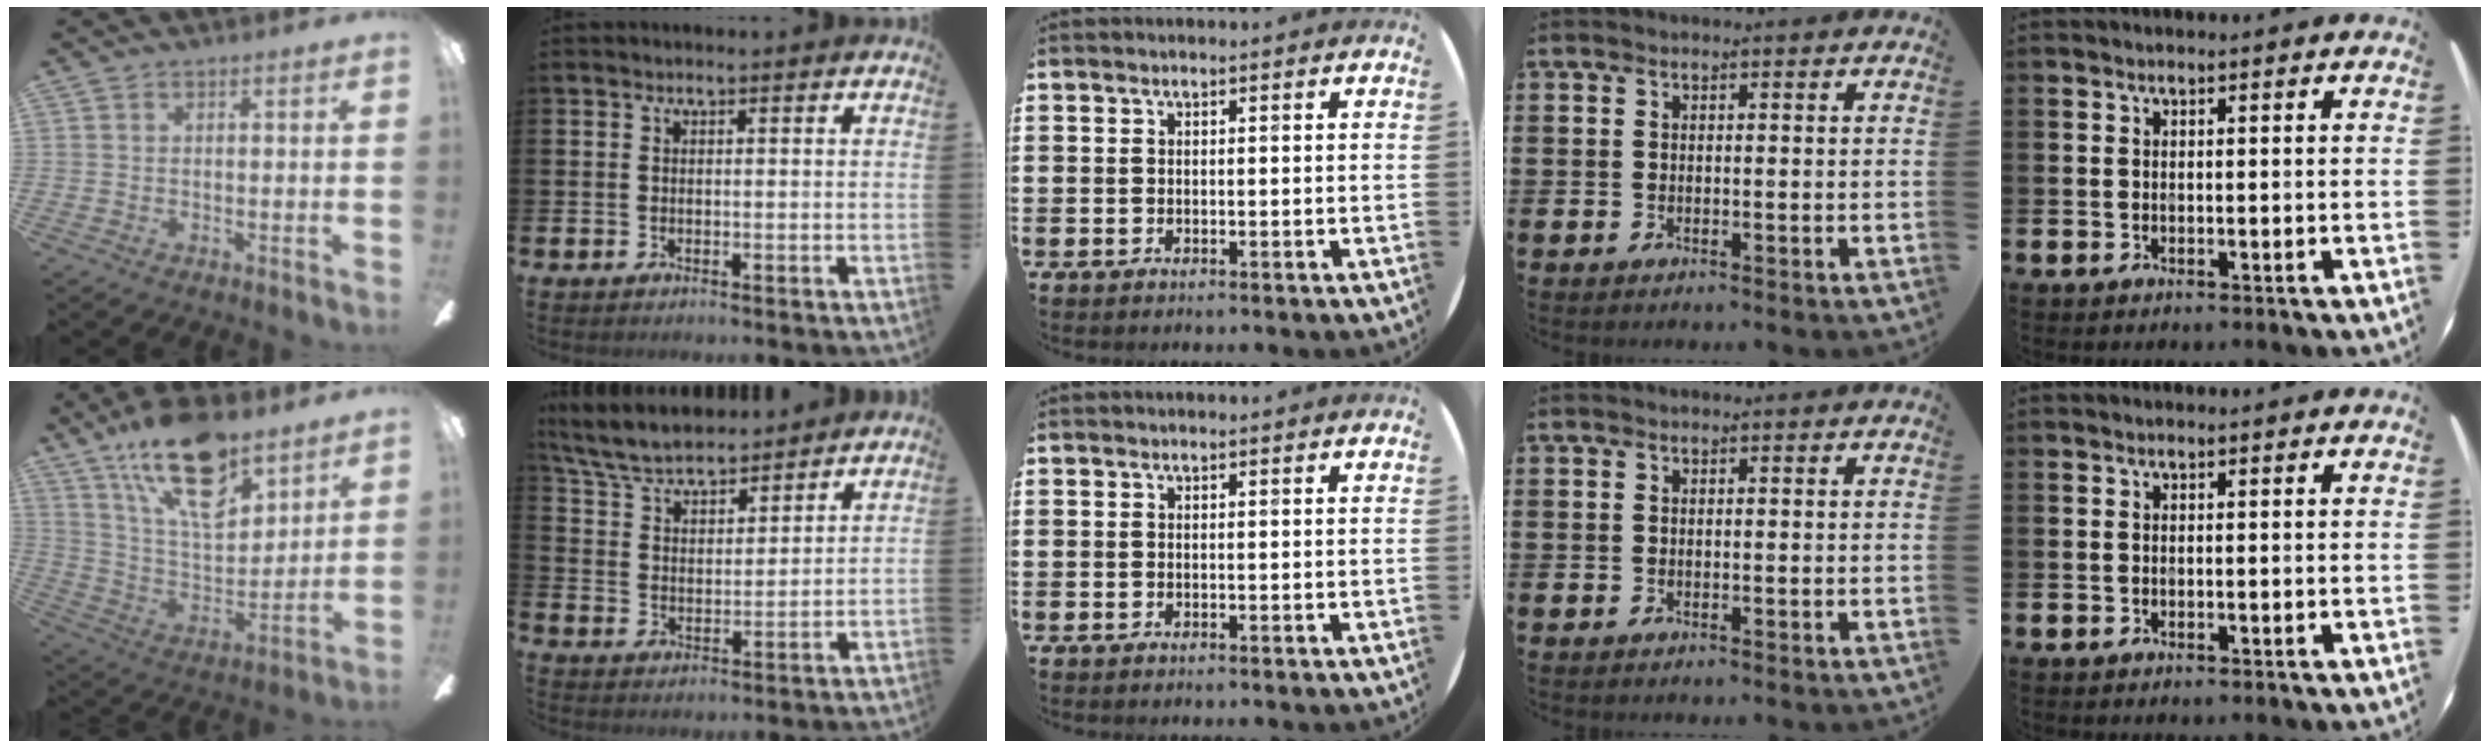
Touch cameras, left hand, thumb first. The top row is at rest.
{"thumb": {"total": 21.6, "force": [14.1, 9.4, 13.4], "torque": [-0.238, -0.073, 0.244]}, "index": {"total": 6.4, "force": [6.1, 1.3, 1.6], "torque": [-0.063, -0.034, 0.109]}}